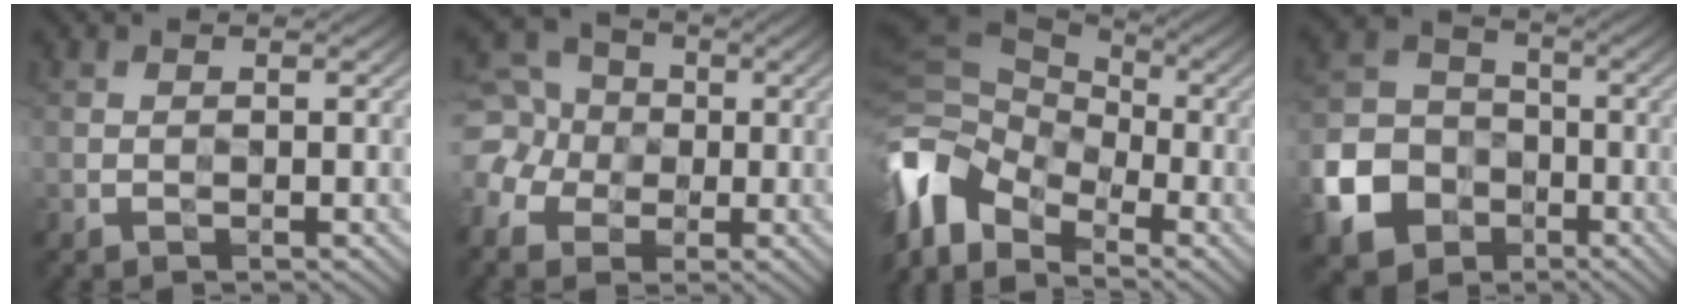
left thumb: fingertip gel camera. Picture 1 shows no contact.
{"total": 9.1, "force": [-0.7, 8.0, 4.2], "torque": [-0.136, 0.003, -0.041]}
{"total": 11.5, "force": [-5.7, 7.3, 6.7], "torque": [-0.178, -0.022, -0.112]}
{"total": 11.6, "force": [-4.8, 9.2, 5.3], "torque": [-0.165, -0.034, -0.102]}